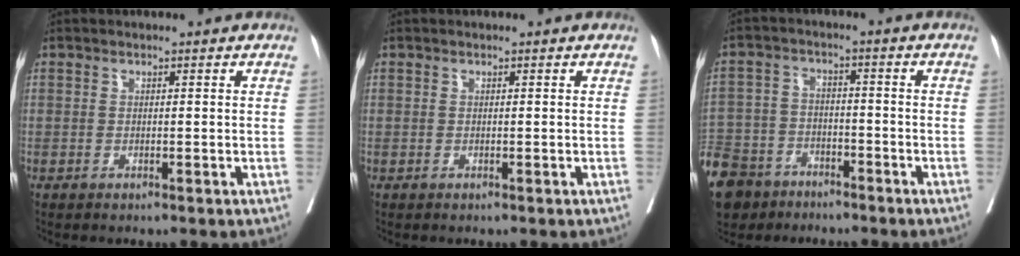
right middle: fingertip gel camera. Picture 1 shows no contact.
{"total": 0.0}
{"total": 18.0, "force": [-12.1, 11.6, 6.5], "torque": [-0.219, -0.013, -0.203]}